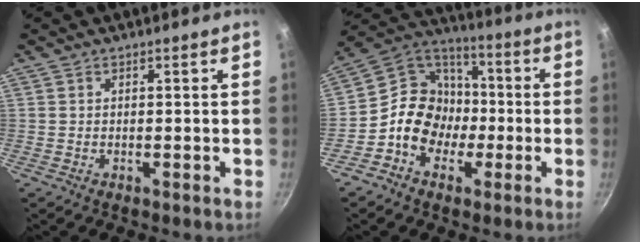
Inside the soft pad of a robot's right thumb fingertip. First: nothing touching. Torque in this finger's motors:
{"motor_torque": [-0.36, 0.86, 1.01, -0.59, 0.09]}